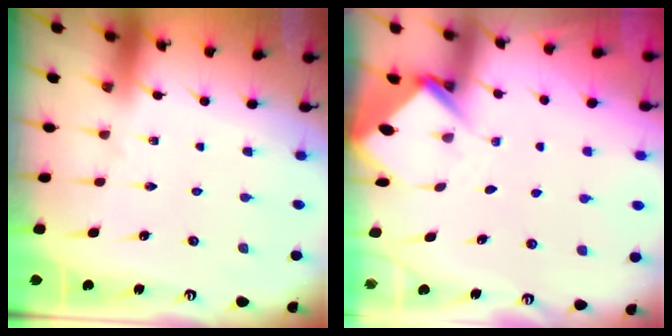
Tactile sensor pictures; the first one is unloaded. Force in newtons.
{"total": 3.8, "press": 3.8, "slide": 0.2}